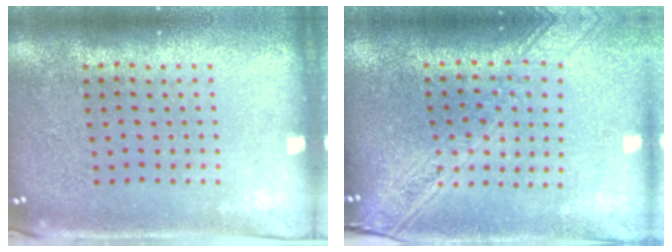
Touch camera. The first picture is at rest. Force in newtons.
{"total": 2.1, "press": 1.8, "slide": 1.1}